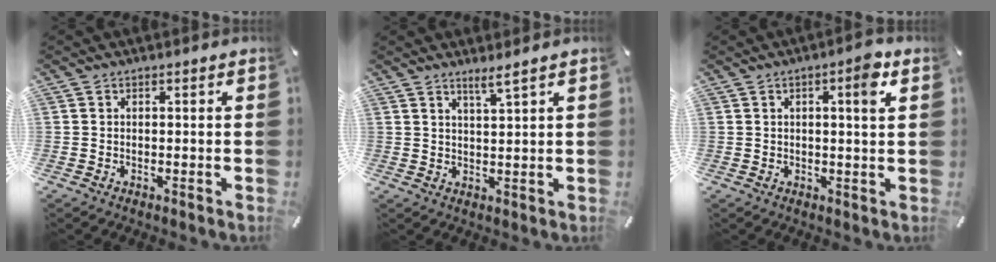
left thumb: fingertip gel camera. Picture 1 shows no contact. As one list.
[{"total": 3.4, "force": [2.8, -0.3, 1.9], "torque": [-0.043, -0.013, 0.049]}, {"total": 4.8, "force": [1.9, 0.9, 4.3], "torque": [-0.056, -0.007, 0.022]}]